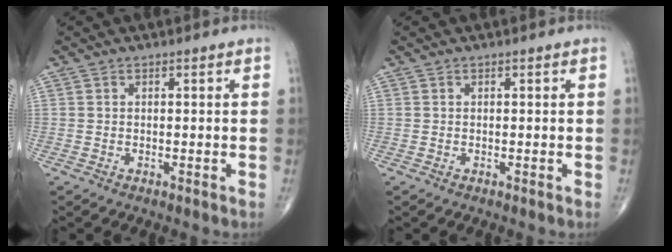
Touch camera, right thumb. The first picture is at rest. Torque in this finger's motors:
{"motor_torque": [-0.01, 0.01, -0.03, 0.06, 0.00]}